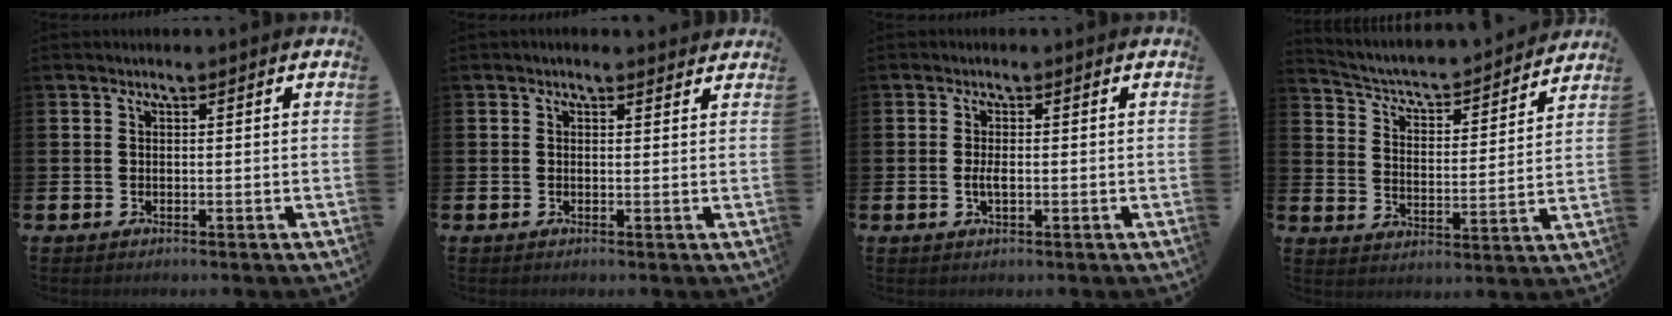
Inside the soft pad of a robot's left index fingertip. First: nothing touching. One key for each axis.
{"total": 0.8, "fx": 0.7, "fy": 0.3, "fz": 0.2, "tx": 0.004, "ty": 0.001, "tz": 0.011}
{"total": 1.8, "fx": -0.3, "fy": 0.7, "fz": 1.7, "tx": -0.030, "ty": 0.001, "tz": -0.007}
{"total": 4.4, "fx": 4.0, "fy": 1.0, "fz": 1.3, "tx": -0.055, "ty": -0.040, "tz": 0.059}